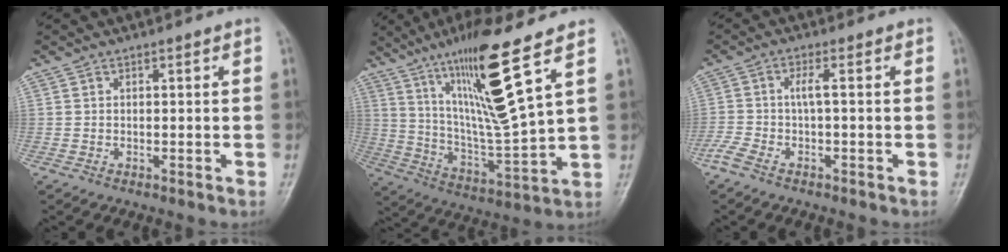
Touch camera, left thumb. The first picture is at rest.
{"total": 18.4, "force": [9.8, 1.1, 15.5], "torque": [-0.274, -0.063, 0.183]}
{"total": 4.3, "force": [-1.7, 0.3, 3.9], "torque": [-0.109, 0.014, -0.032]}